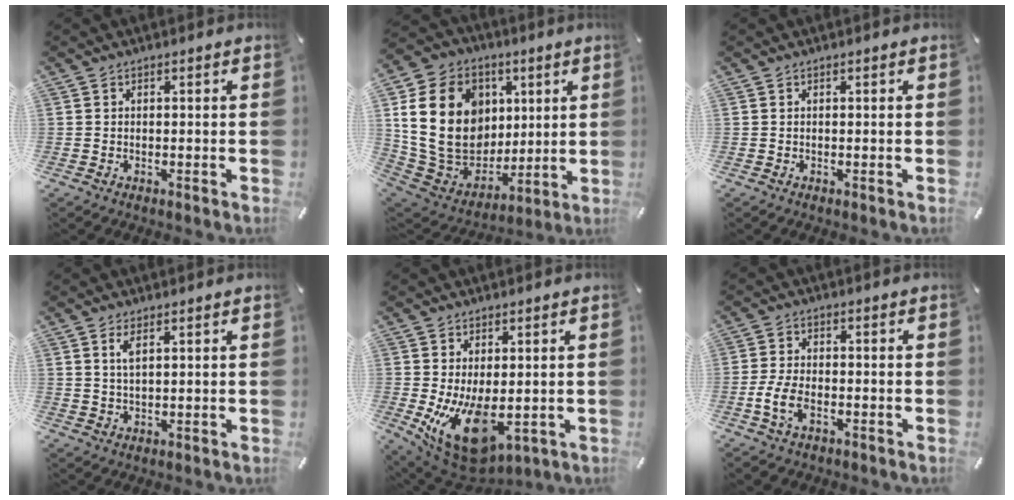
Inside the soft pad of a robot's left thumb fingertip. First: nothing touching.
{"total": 24.2, "force": [5.2, 19.2, 13.7], "torque": [-0.255, -0.023, 0.116]}
{"total": 0.0}
{"total": 3.1, "force": [1.5, 1.3, 2.3], "torque": [-0.050, 0.003, 0.027]}
{"total": 13.7, "force": [-2.4, 7.5, 11.3], "torque": [-0.190, -0.005, -0.030]}
{"total": 7.0, "force": [-2.7, 4.3, 4.7], "torque": [-0.106, 0.007, -0.052]}